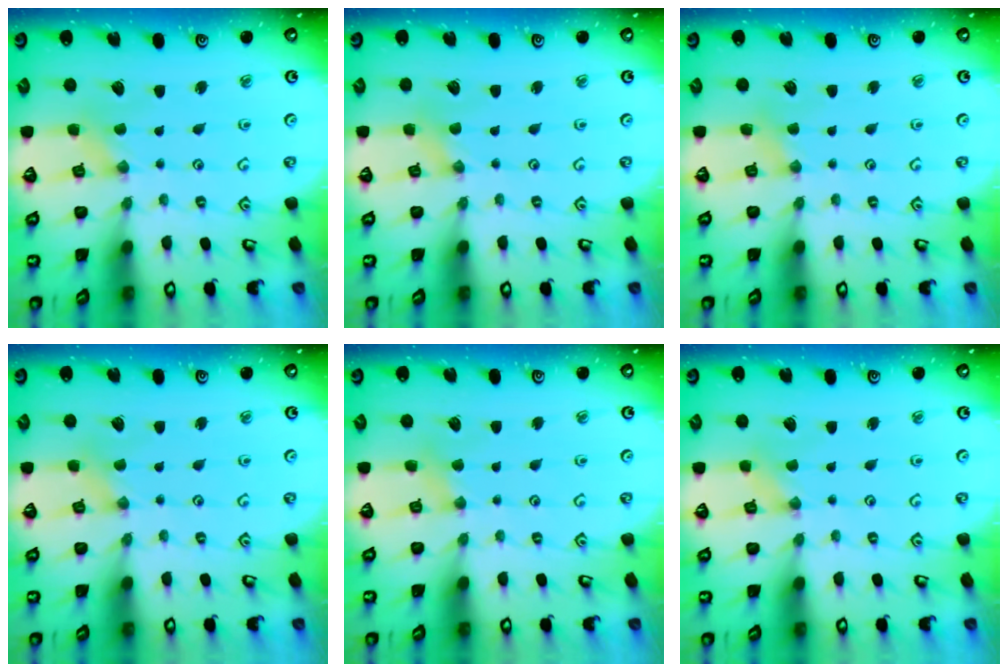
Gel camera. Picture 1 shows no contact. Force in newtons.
{"total": 0.0}
{"total": 3.0, "press": 3.0, "slide": 0.4}
{"total": 1.3, "press": 1.3, "slide": 0.2}
{"total": 4.5, "press": 4.5, "slide": 0.5}
{"total": 0.0}